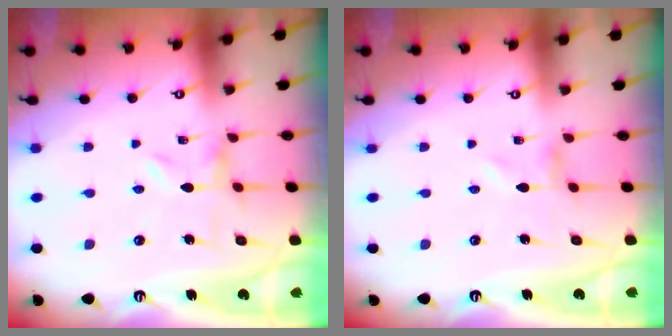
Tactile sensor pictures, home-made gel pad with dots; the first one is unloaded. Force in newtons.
{"total": 0.0}